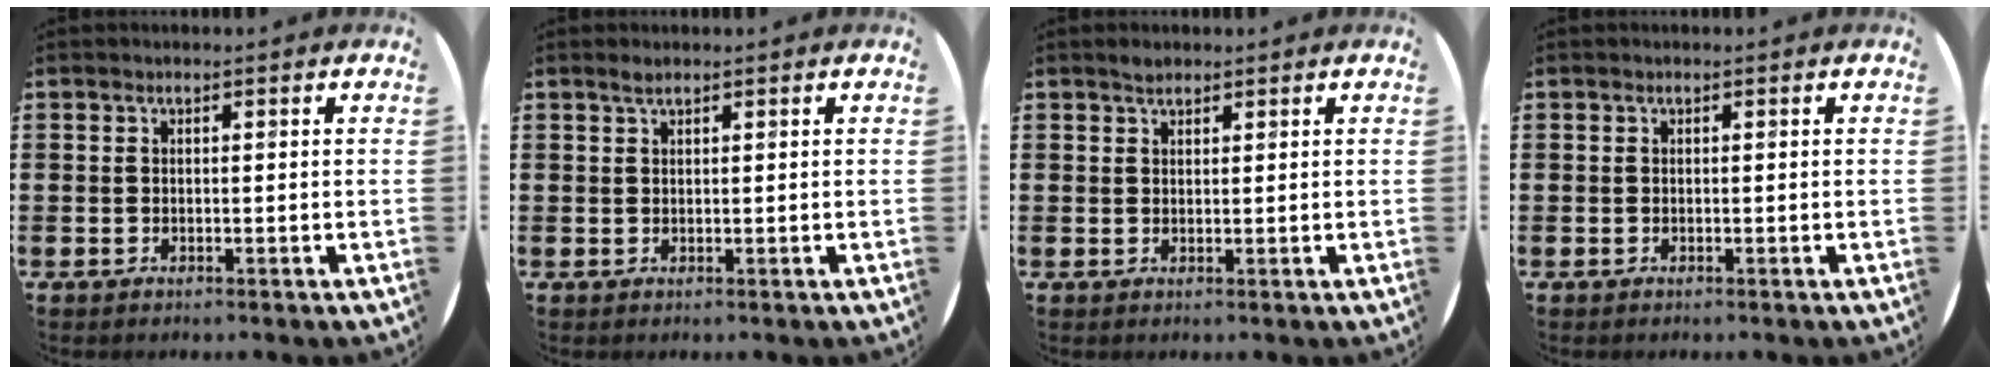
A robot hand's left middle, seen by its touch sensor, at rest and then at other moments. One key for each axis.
{"total": 0.9, "fx": 0.8, "fy": 0.0, "fz": 0.5, "tx": -0.009, "ty": 0.001, "tz": 0.015}
{"total": 1.2, "fx": 1.1, "fy": 0.4, "fz": 0.3, "tx": -0.008, "ty": 0.004, "tz": 0.020}
{"total": 0.0}